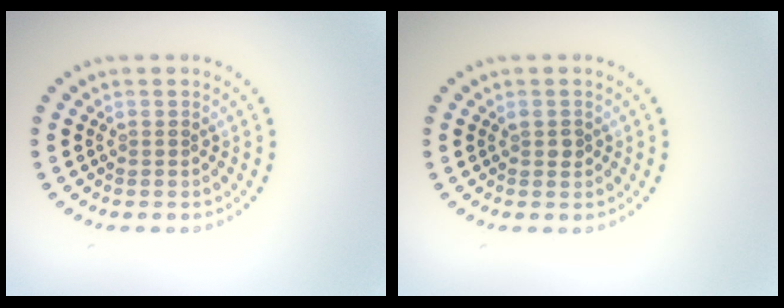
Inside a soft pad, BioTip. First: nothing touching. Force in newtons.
{"total": 1.0, "press": 1.0, "slide": 0.2}